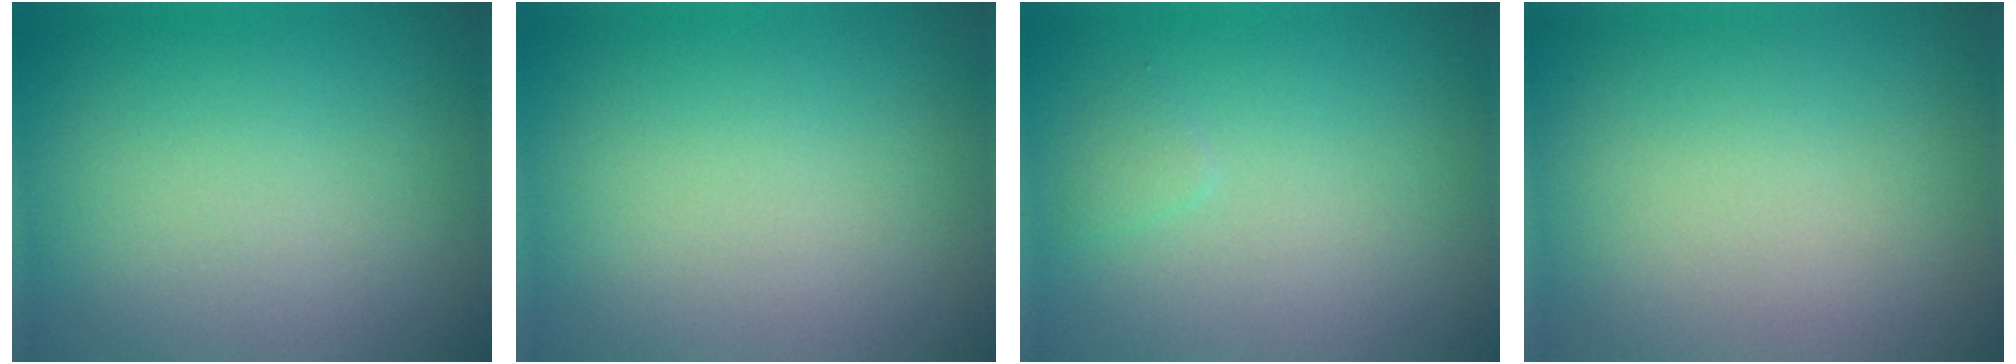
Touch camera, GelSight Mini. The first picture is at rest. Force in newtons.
{"total": 0.0}
{"total": 0.7, "press": 0.7, "slide": 0.0}
{"total": 0.0}